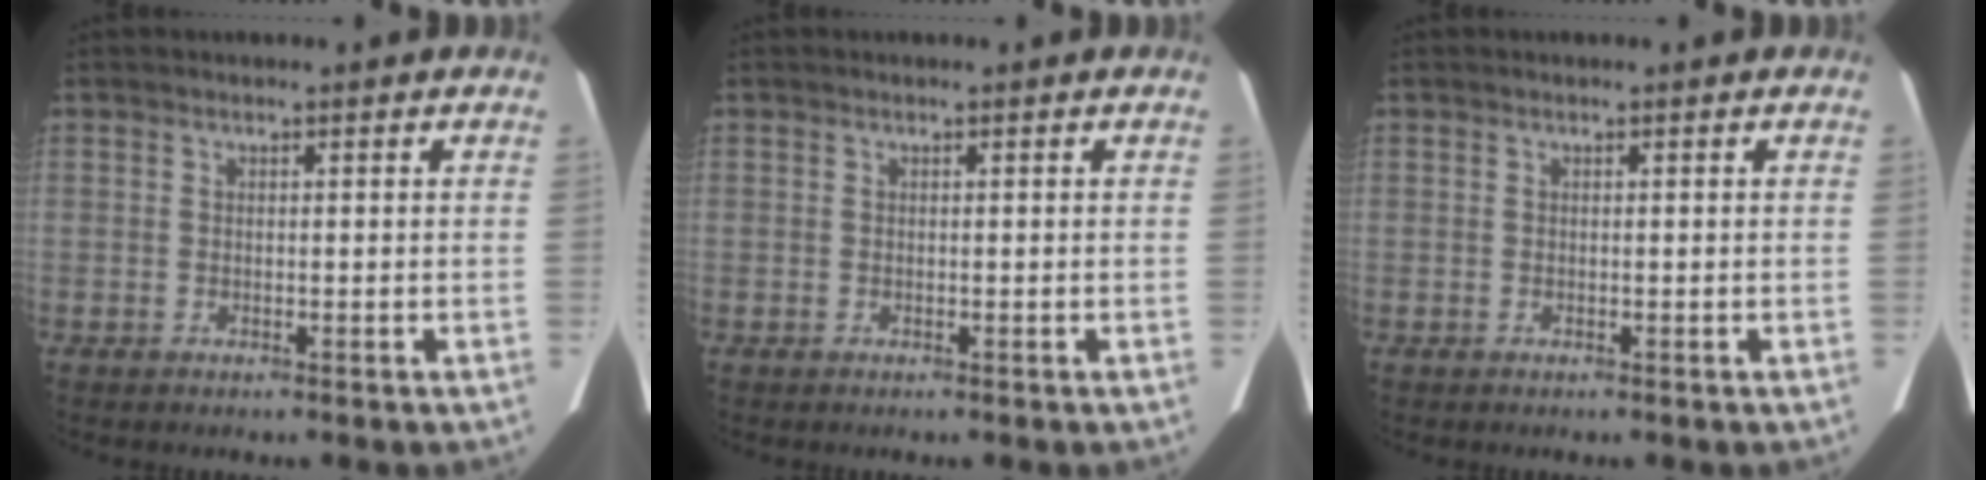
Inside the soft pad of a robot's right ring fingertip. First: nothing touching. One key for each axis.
{"total": 0.0}
{"total": 0.0}